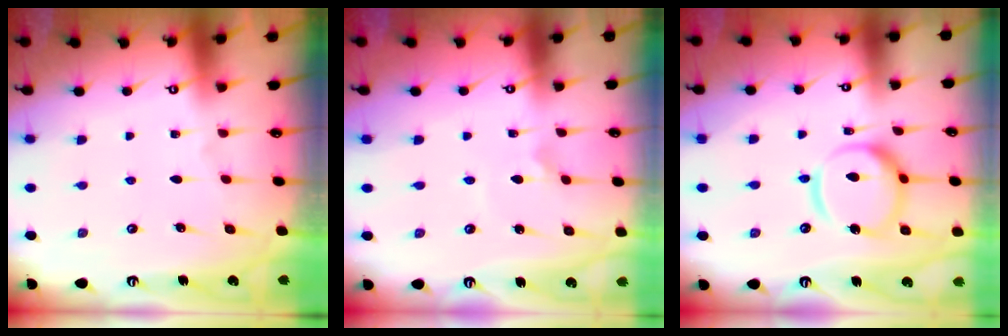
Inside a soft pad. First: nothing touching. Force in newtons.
{"total": 2.3, "press": 2.3, "slide": 0.1}
{"total": 16.9, "press": 16.8, "slide": 1.8}